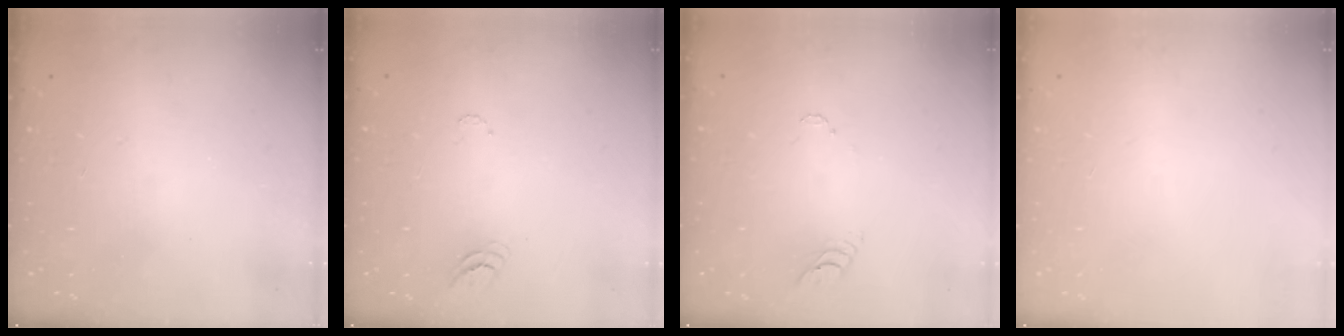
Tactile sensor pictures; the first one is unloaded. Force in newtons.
{"total": 5.1, "press": 5.1, "slide": 0.4}
{"total": 3.5, "press": 3.5, "slide": 0.2}
{"total": 0.0}